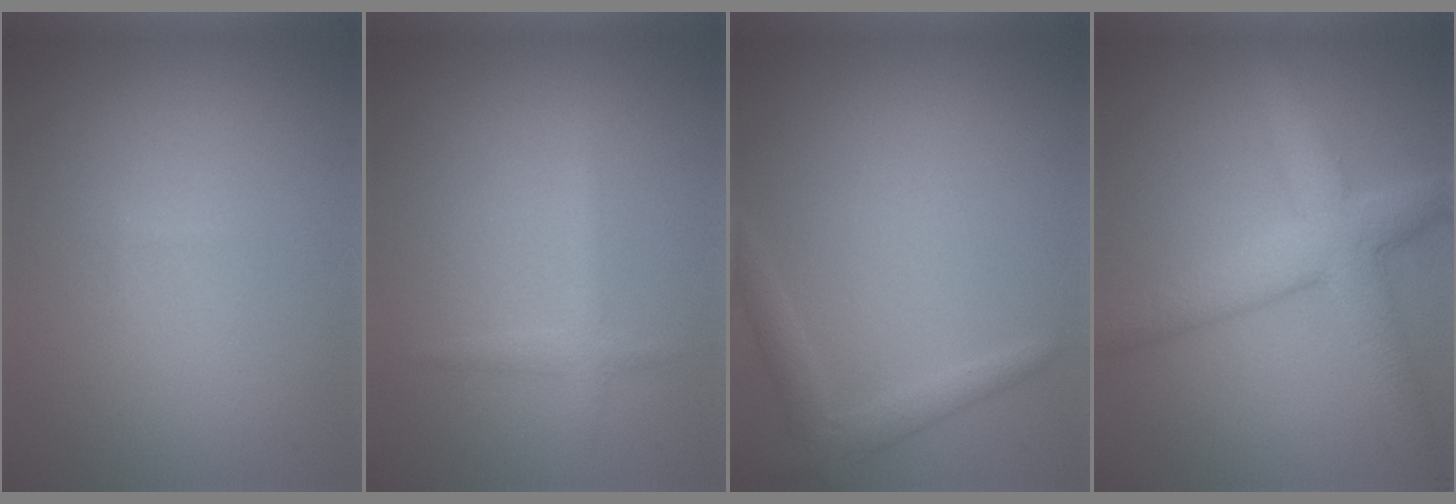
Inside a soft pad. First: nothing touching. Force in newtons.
{"total": 1.5, "press": 1.4, "slide": 0.2}
{"total": 2.0, "press": 2.0, "slide": 0.1}
{"total": 5.6, "press": 5.6, "slide": 0.2}